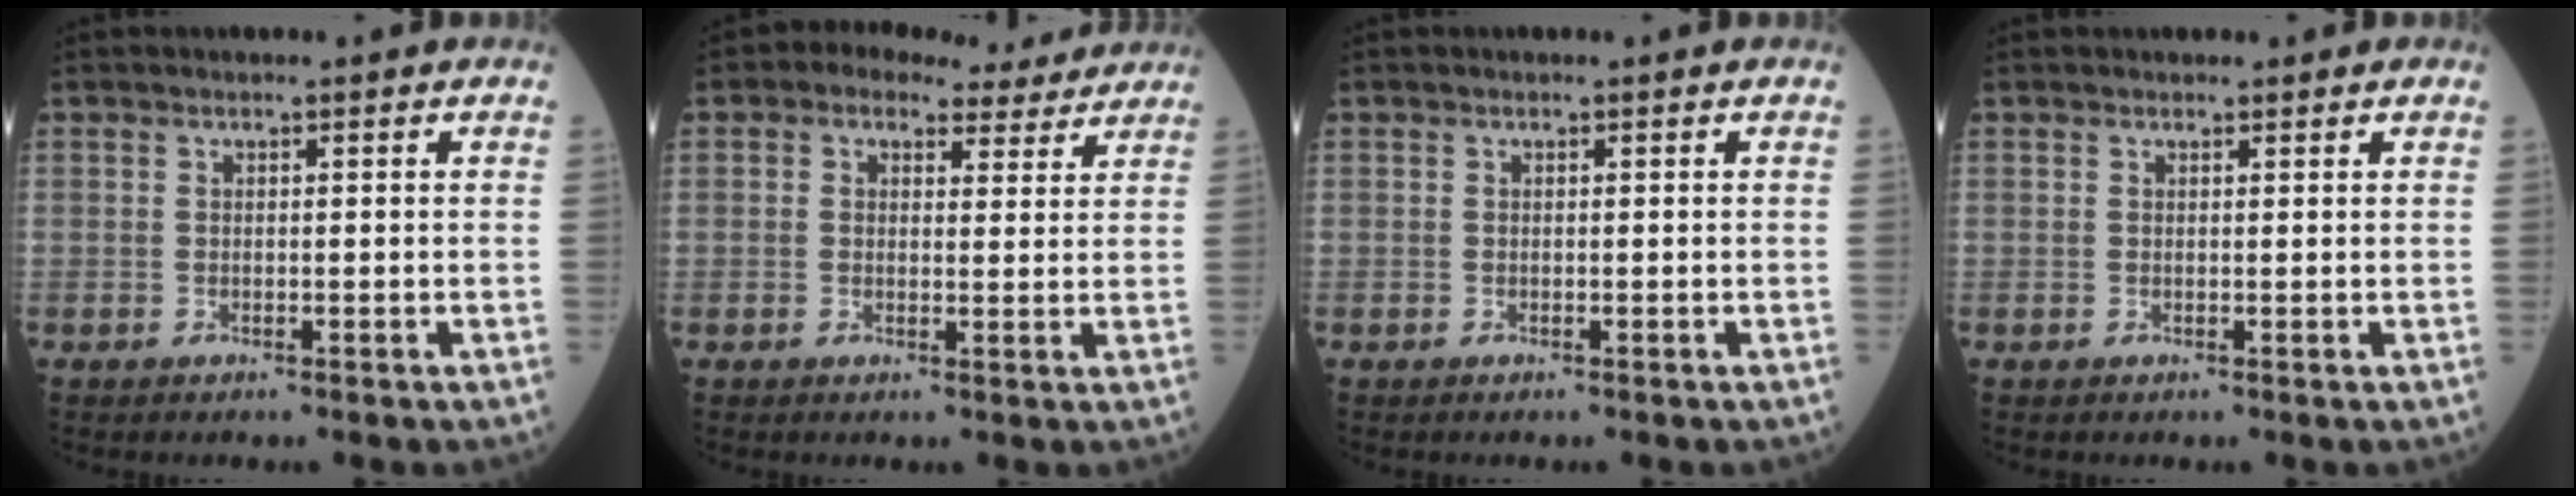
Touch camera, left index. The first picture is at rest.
{"total": 6.5, "force": [5.0, 3.5, 2.0], "torque": [-0.025, 0.023, 0.060]}
{"total": 0.0}
{"total": 0.6, "force": [0.5, 0.3, 0.1], "torque": [-0.006, 0.000, 0.006]}